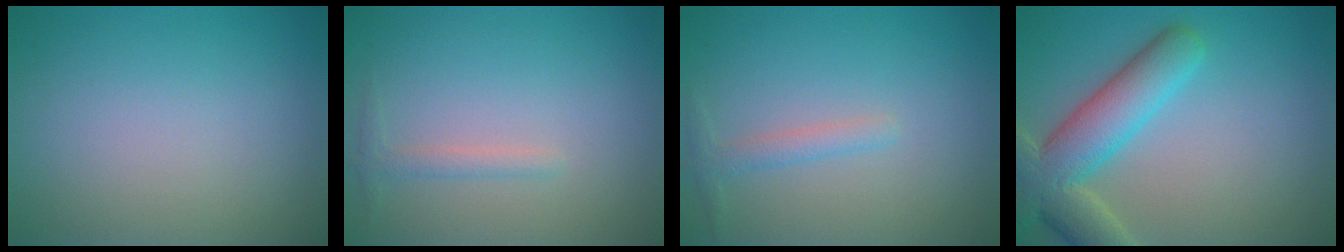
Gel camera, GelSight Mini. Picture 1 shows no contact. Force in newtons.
{"total": 1.2, "press": 1.2, "slide": 0.0}
{"total": 1.5, "press": 1.5, "slide": 0.0}
{"total": 7.5, "press": 7.4, "slide": 0.6}